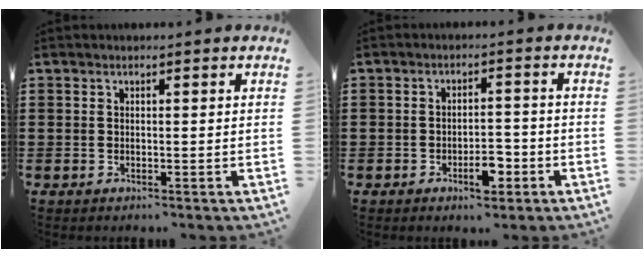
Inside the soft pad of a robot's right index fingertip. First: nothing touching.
{"total": 4.3, "force": [-2.3, 2.0, 3.1], "torque": [-0.049, 0.008, -0.040]}